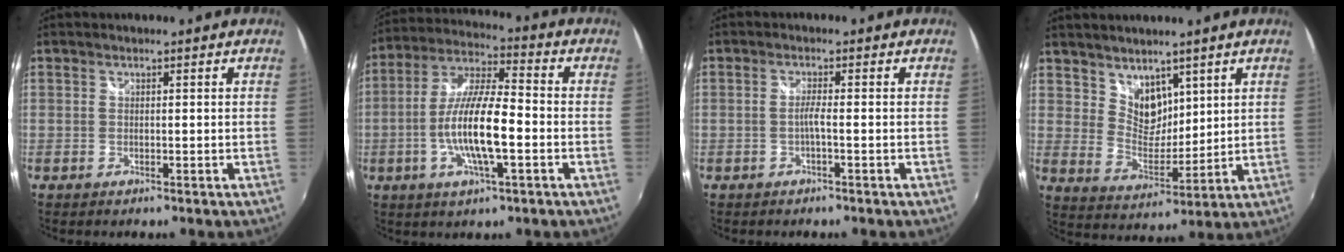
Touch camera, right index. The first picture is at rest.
{"total": 13.7, "force": [-3.5, 3.1, 12.9], "torque": [-0.257, -0.002, -0.067]}
{"total": 1.6, "force": [-0.8, -0.3, 1.4], "torque": [-0.025, 0.002, -0.017]}
{"total": 7.4, "force": [5.1, 4.6, 2.6], "torque": [-0.034, -0.001, 0.101]}